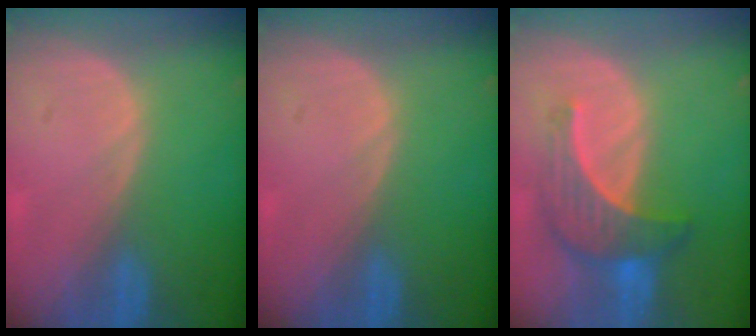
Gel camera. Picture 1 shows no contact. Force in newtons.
{"total": 0.0}
{"total": 7.1, "press": 6.8, "slide": 2.2}